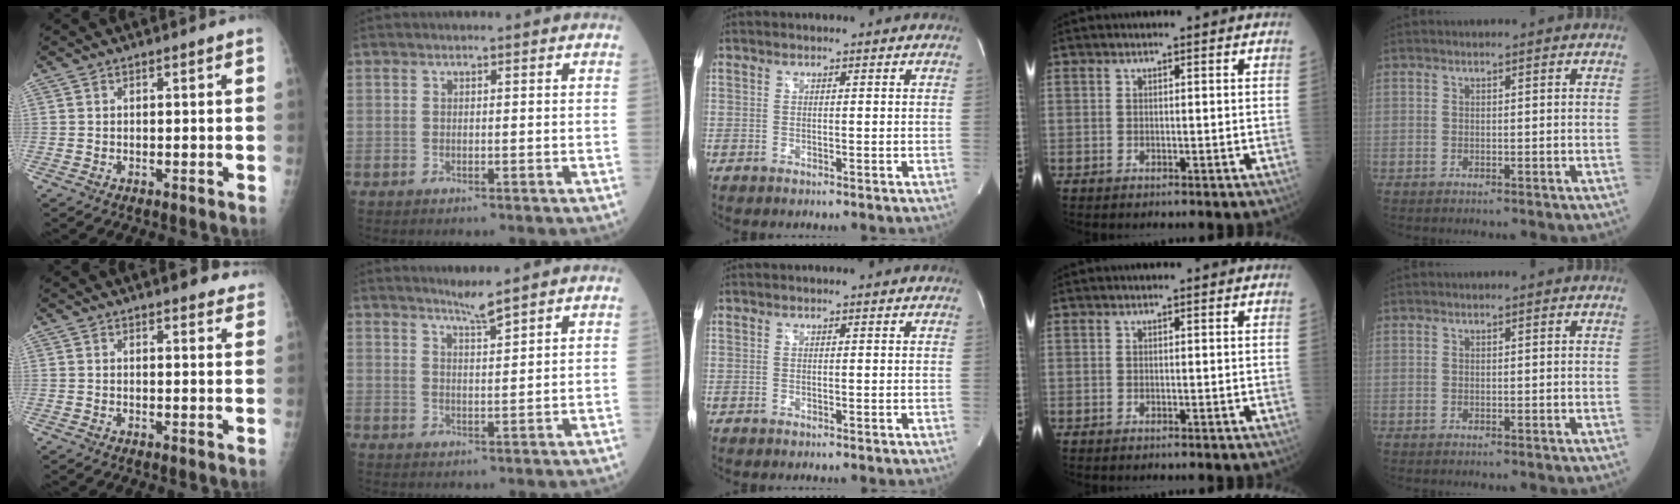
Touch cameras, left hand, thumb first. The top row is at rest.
{"thumb": {"total": 6.2, "force": [5.4, 1.6, 2.5], "torque": [-0.005, -0.019, 0.055]}, "index": {"total": 2.9, "force": [2.6, -0.7, 1.2], "torque": [-0.023, -0.005, 0.052]}}